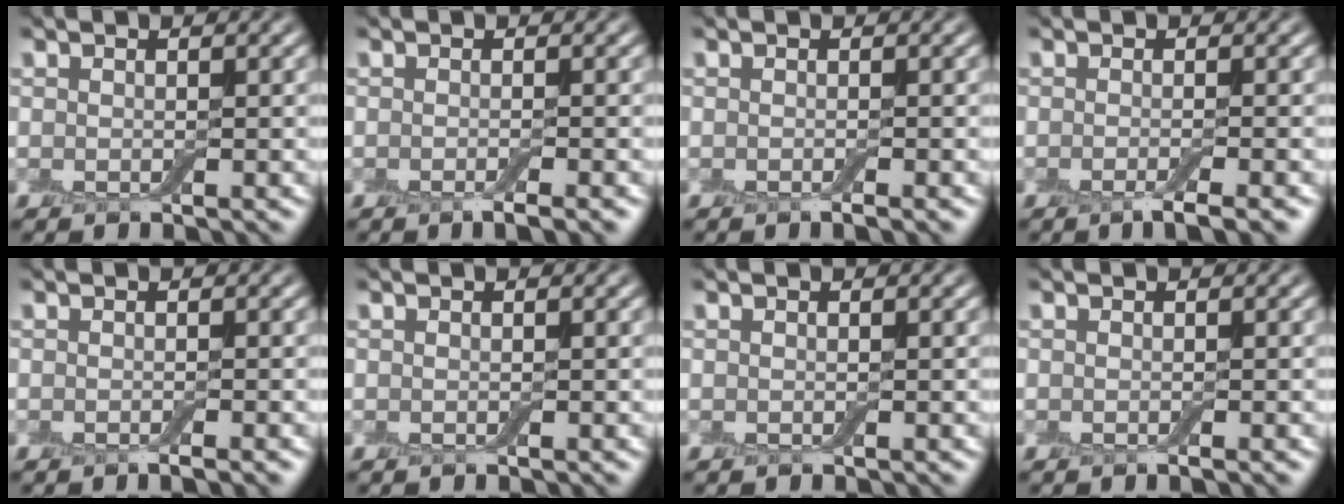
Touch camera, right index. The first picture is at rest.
{"total": 2.0, "force": [-1.1, 0.4, 1.7], "torque": [-0.017, -0.002, -0.020]}
{"total": 1.0, "force": [-0.5, 0.1, 0.9], "torque": [-0.009, -0.003, -0.009]}
{"total": 2.8, "force": [-1.4, 0.6, 2.3], "torque": [-0.027, -0.003, -0.030]}
{"total": 1.4, "force": [-0.7, 0.2, 1.2], "torque": [-0.009, -0.001, -0.011]}
{"total": 0.0}
{"total": 0.0}
{"total": 0.7, "force": [-0.3, 0.0, 0.6], "torque": [-0.007, -0.002, -0.006]}